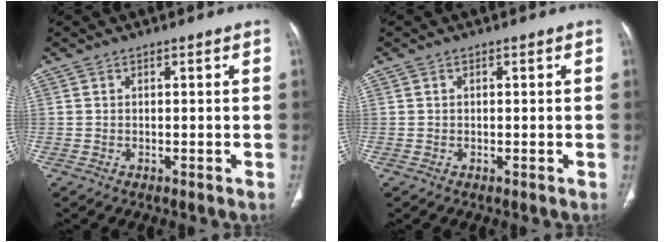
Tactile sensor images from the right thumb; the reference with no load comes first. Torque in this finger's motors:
{"motor_torque": [-0.63, -0.31, -0.22, -0.01, 0.04]}